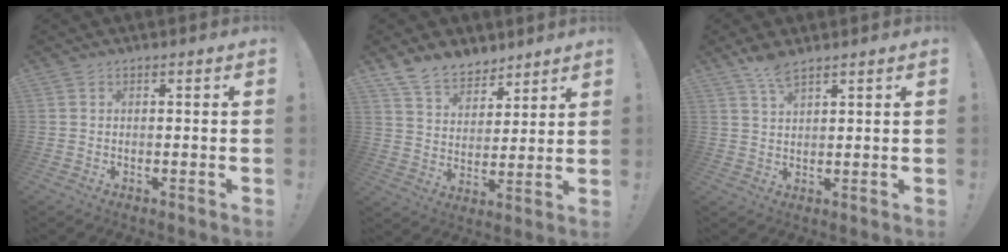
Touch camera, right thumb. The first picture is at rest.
{"total": 11.3, "force": [9.0, 6.2, 3.0], "torque": [-0.063, -0.065, 0.178]}
{"total": 5.2, "force": [4.0, 1.4, 3.0], "torque": [-0.052, -0.021, 0.071]}